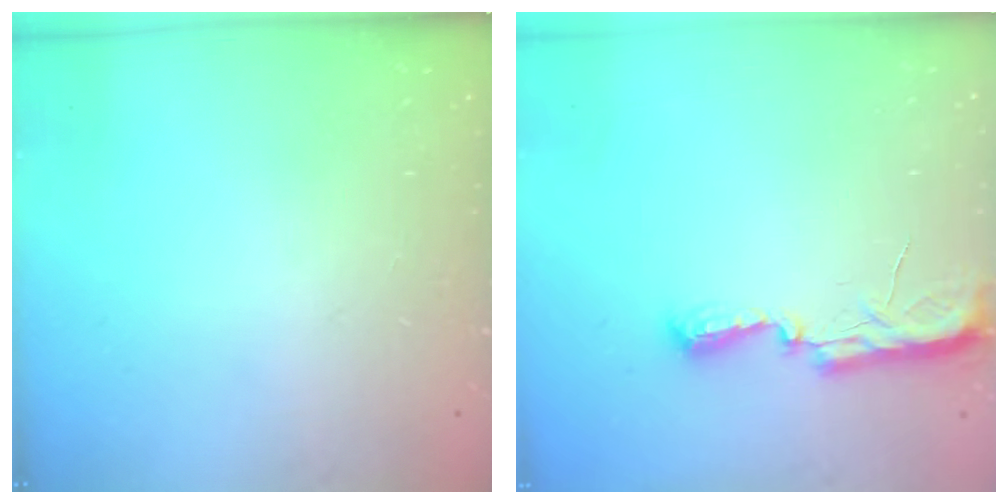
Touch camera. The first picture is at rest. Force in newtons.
{"total": 9.4, "press": 8.3, "slide": 4.5}